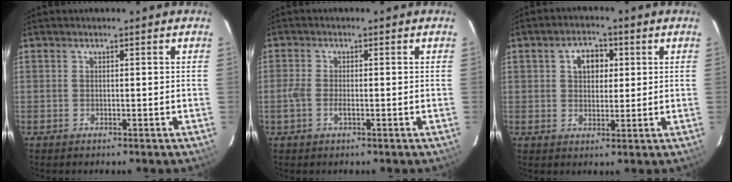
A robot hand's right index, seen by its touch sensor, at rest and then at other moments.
{"total": 3.0, "force": [-0.9, 1.3, 2.5], "torque": [-0.057, -0.002, -0.020]}
{"total": 5.5, "force": [1.7, 3.9, 3.4], "torque": [-0.053, 0.020, 0.029]}